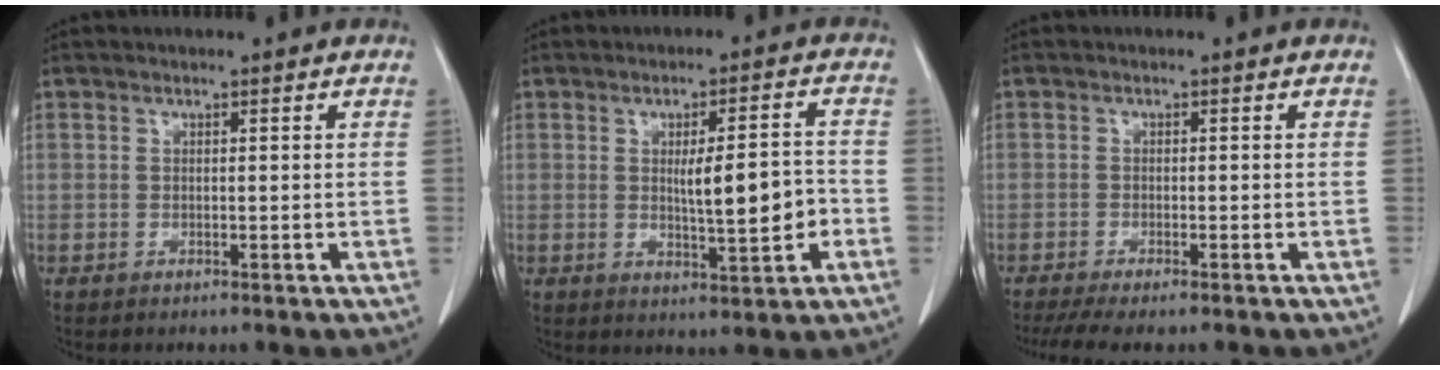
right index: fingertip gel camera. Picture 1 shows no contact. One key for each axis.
{"total": 7.9, "fx": -1.1, "fy": 1.3, "fz": 7.8, "tx": -0.115, "ty": 0.002, "tz": -0.009}
{"total": 5.6, "fx": -4.5, "fy": 0.7, "fz": 3.3, "tx": -0.049, "ty": -0.013, "tz": -0.073}